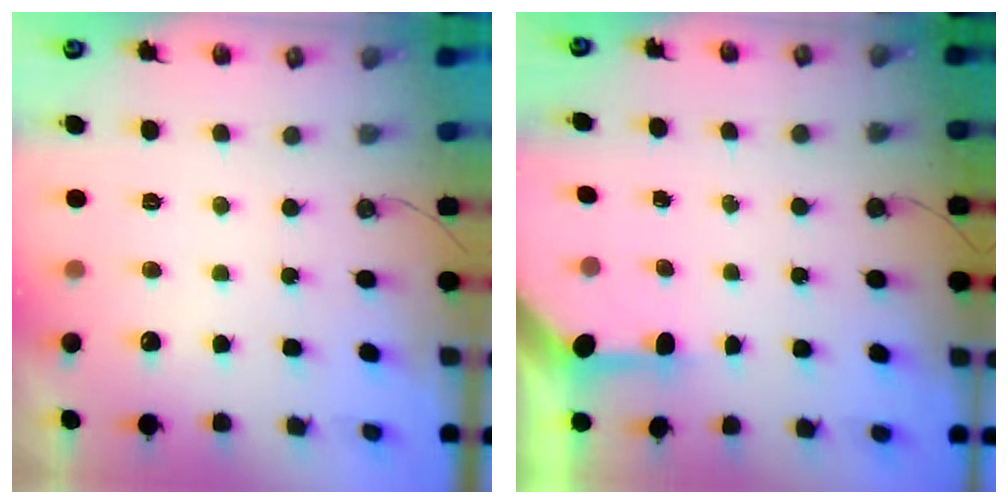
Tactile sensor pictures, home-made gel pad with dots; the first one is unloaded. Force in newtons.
{"total": 3.3, "press": 3.2, "slide": 0.3}